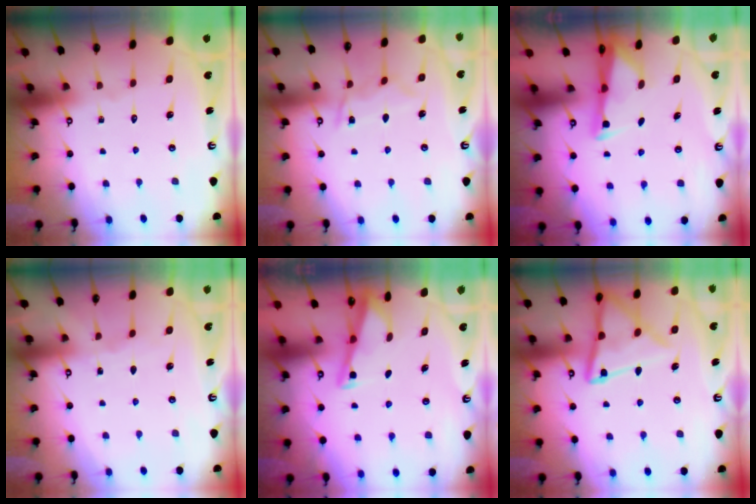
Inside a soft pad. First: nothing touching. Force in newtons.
{"total": 7.5, "press": 7.4, "slide": 0.9}
{"total": 2.8, "press": 2.7, "slide": 0.4}
{"total": 2.7, "press": 2.7, "slide": 0.4}
{"total": 3.3, "press": 3.3, "slide": 0.3}
{"total": 14.5, "press": 14.5, "slide": 1.4}